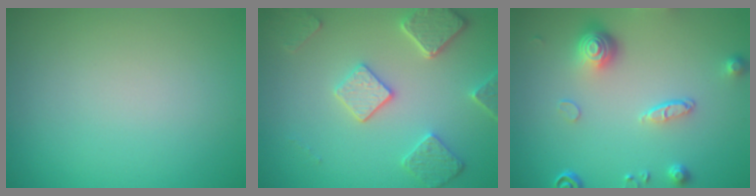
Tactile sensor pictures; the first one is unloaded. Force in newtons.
{"total": 4.5, "press": 3.7, "slide": 2.6}
{"total": 4.3, "press": 3.2, "slide": 2.8}